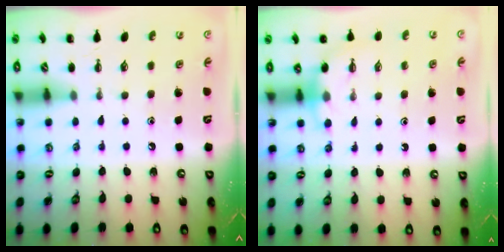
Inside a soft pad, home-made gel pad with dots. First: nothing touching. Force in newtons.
{"total": 5.6, "press": 5.5, "slide": 1.0}